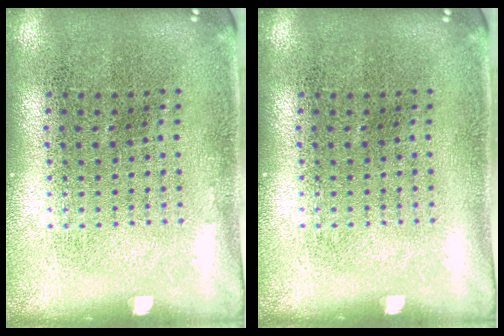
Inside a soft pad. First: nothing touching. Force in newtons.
{"total": 0.0}